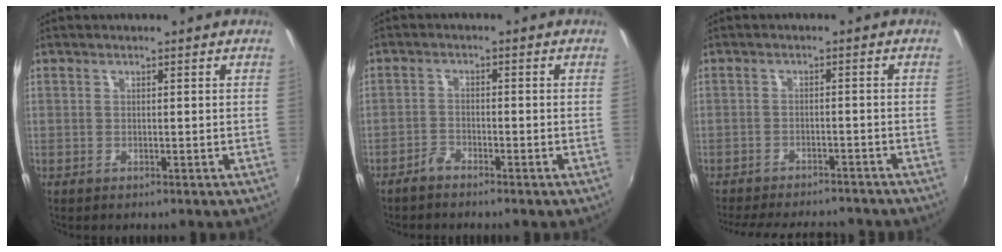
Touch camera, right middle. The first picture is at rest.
{"total": 2.4, "force": [-2.2, 0.6, 0.7], "torque": [-0.025, 0.001, -0.042]}
{"total": 14.1, "force": [-12.4, 3.9, 5.6], "torque": [-0.125, -0.012, -0.175]}